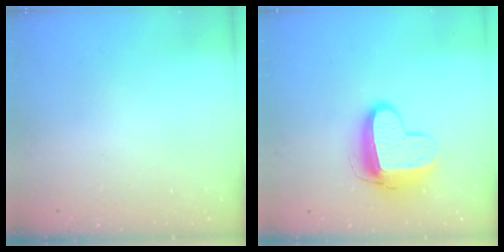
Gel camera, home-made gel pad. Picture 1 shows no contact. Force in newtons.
{"total": 11.1, "press": 11.0, "slide": 1.3}